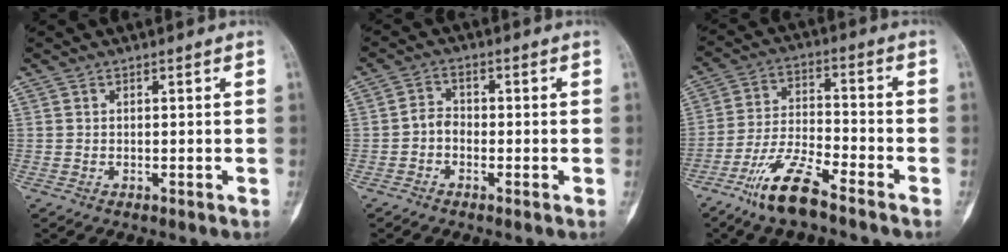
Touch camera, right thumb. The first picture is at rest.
{"total": 2.6, "force": [-1.0, 1.9, 1.4], "torque": [-0.018, 0.014, -0.029]}
{"total": 10.9, "force": [-7.7, 2.5, 7.3], "torque": [-0.155, 0.042, -0.150]}